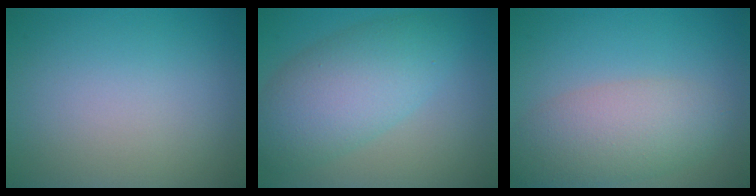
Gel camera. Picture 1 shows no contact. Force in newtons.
{"total": 6.9, "press": 6.9, "slide": 0.2}
{"total": 5.4, "press": 5.4, "slide": 0.3}